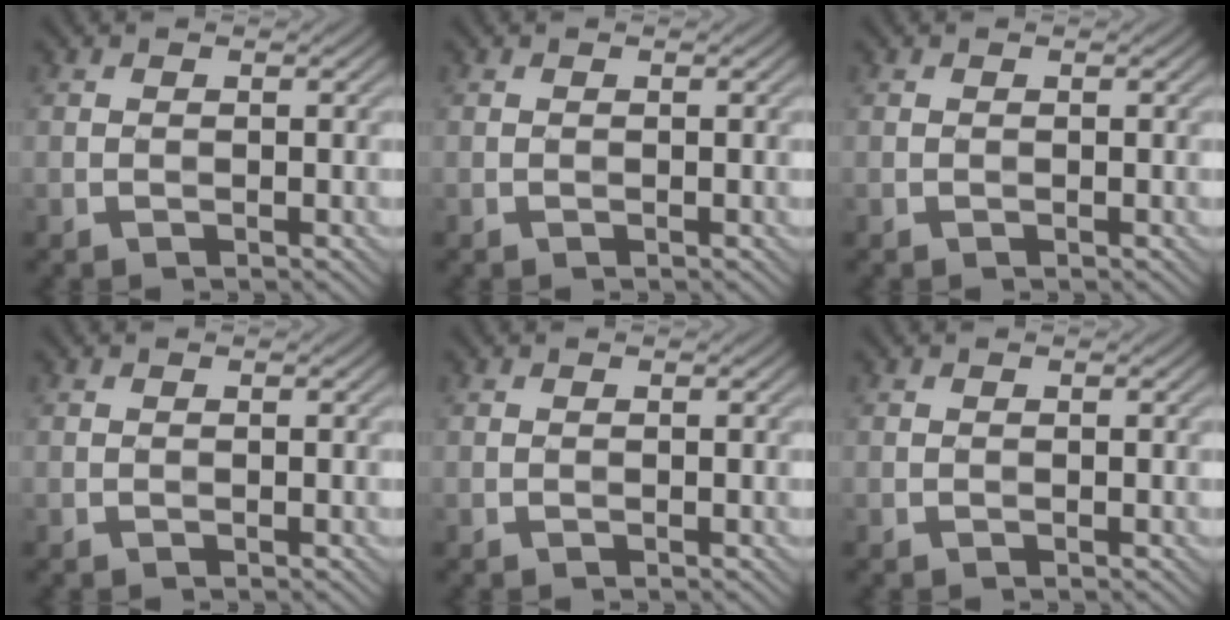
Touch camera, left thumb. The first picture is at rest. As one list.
[{"total": 0.0}, {"total": 0.0}, {"total": 0.0}, {"total": 0.0}, {"total": 0.0}]